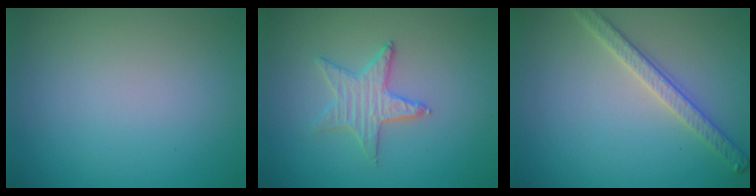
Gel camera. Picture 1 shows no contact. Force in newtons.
{"total": 1.9, "press": 1.9, "slide": 0.2}
{"total": 2.8, "press": 2.8, "slide": 0.7}